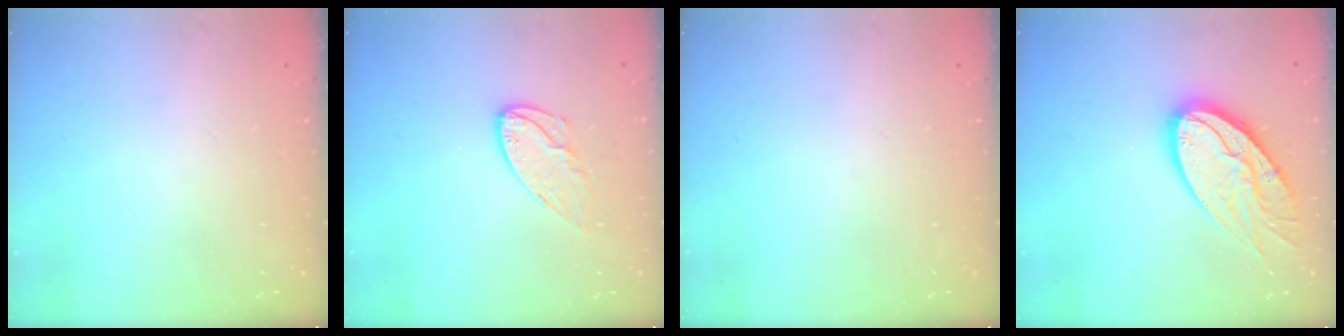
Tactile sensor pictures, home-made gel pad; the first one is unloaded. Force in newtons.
{"total": 8.2, "press": 8.2, "slide": 0.3}
{"total": 0.0}
{"total": 18.4, "press": 18.4, "slide": 1.7}